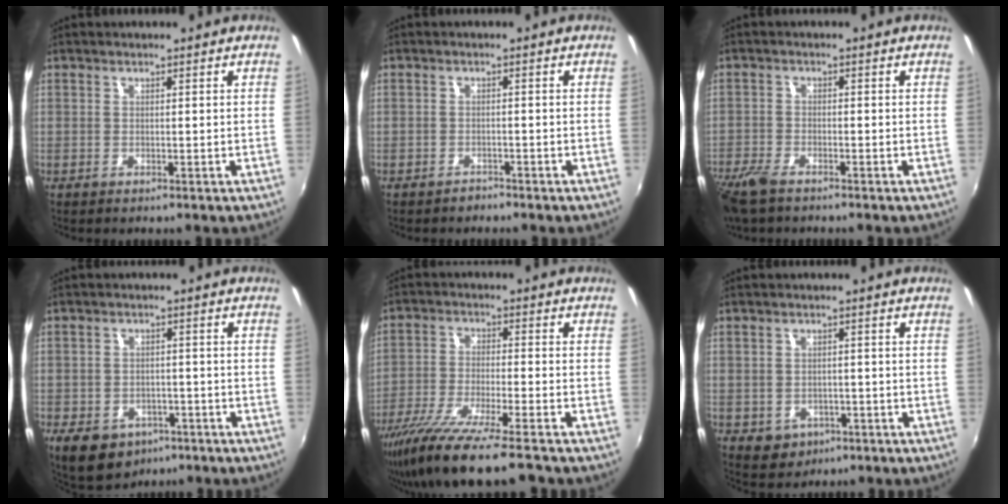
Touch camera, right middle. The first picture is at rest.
{"total": 1.6, "force": [-1.4, 0.8, -0.1], "torque": [-0.001, 0.003, -0.021]}
{"total": 6.7, "force": [-5.2, 2.3, 3.7], "torque": [-0.104, -0.021, -0.105]}
{"total": 12.0, "force": [-7.1, 8.0, 5.4], "torque": [-0.133, -0.008, -0.097]}
{"total": 14.8, "force": [-11.7, 0.9, 9.0], "torque": [-0.185, -0.044, -0.209]}
{"total": 5.4, "force": [-2.1, 4.5, 2.0], "torque": [-0.051, -0.005, -0.019]}